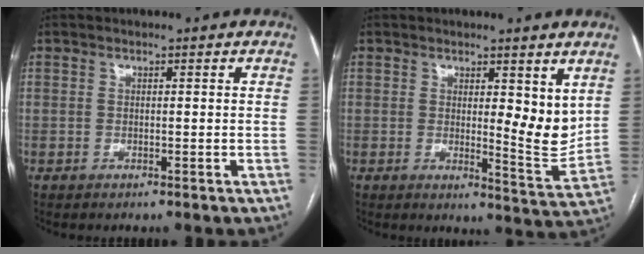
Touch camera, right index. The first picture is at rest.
{"total": 6.5, "force": [2.4, 1.7, 5.8], "torque": [-0.074, -0.024, 0.035]}